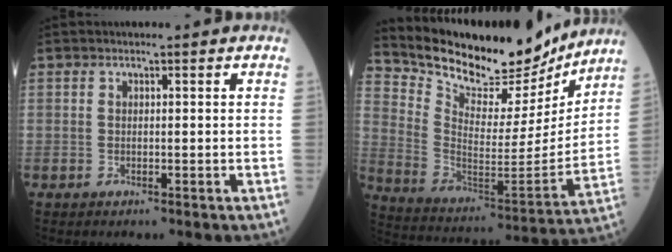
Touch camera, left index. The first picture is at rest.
{"total": 21.1, "force": [19.3, 5.5, 6.6], "torque": [-0.126, -0.039, 0.301]}